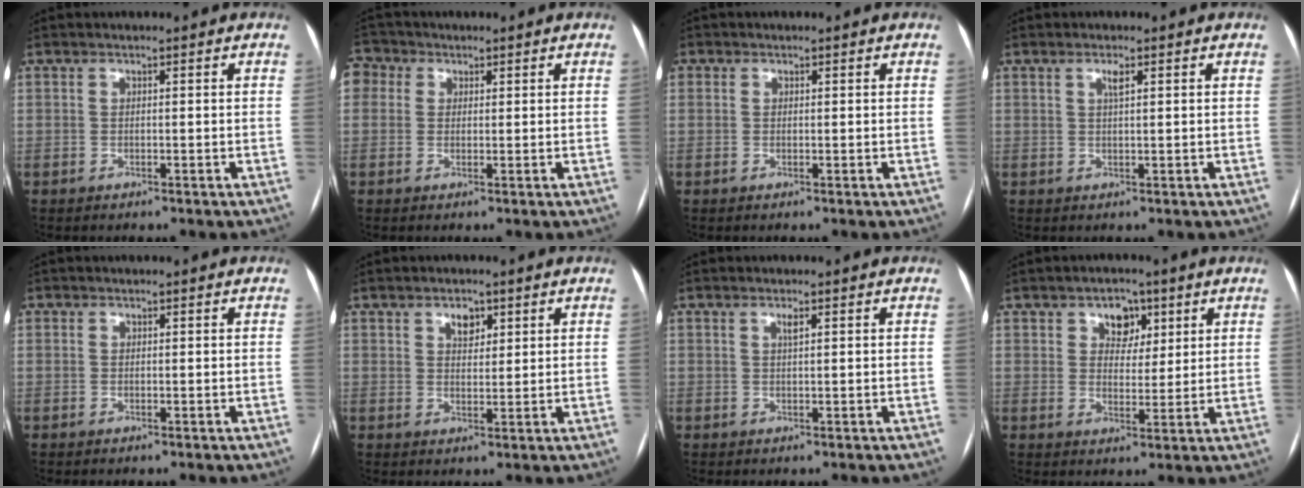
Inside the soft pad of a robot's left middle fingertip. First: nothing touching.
{"total": 4.5, "force": [1.6, 3.8, 1.6], "torque": [-0.042, 0.023, 0.029]}
{"total": 0.8, "force": [0.2, 0.8, 0.1], "torque": [0.004, 0.001, 0.000]}
{"total": 1.5, "force": [0.7, 0.2, 1.3], "torque": [-0.027, 0.001, 0.014]}
{"total": 0.0}
{"total": 2.9, "force": [1.7, 1.8, 1.6], "torque": [-0.025, 0.003, 0.028]}
{"total": 1.0, "force": [0.5, 0.1, 0.9], "torque": [-0.020, 0.001, 0.010]}
{"total": 4.9, "force": [2.5, 3.4, 2.3], "torque": [-0.029, 0.009, 0.041]}